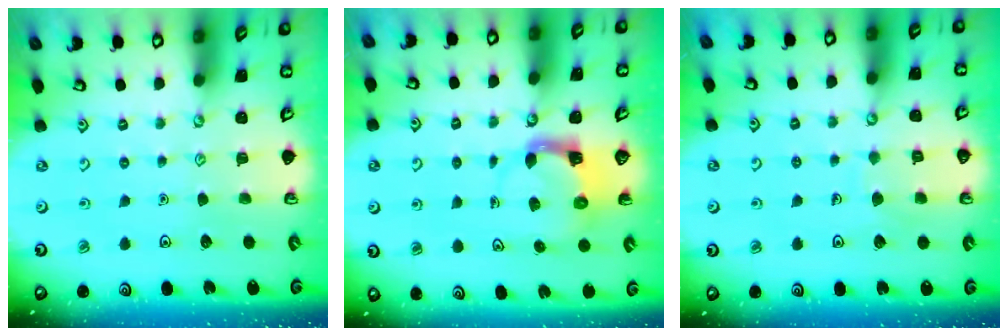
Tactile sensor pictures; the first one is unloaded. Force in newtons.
{"total": 3.5, "press": 3.5, "slide": 0.5}
{"total": 5.9, "press": 5.9, "slide": 0.2}